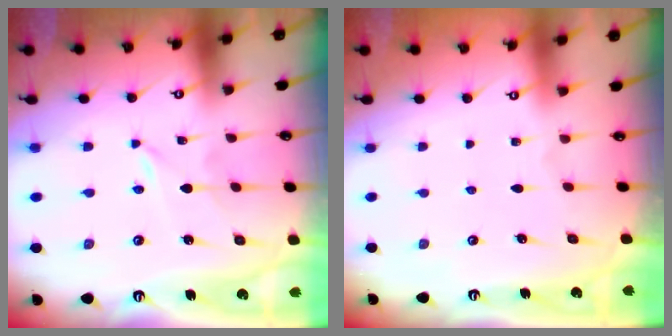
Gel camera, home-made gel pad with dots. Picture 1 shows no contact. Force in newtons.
{"total": 0.0}